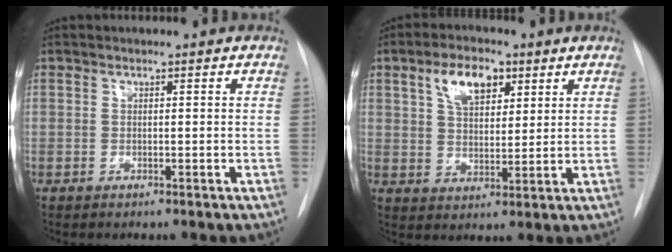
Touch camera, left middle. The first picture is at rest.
{"total": 7.4, "force": [3.7, 3.8, 5.1], "torque": [-0.095, 0.013, 0.069]}